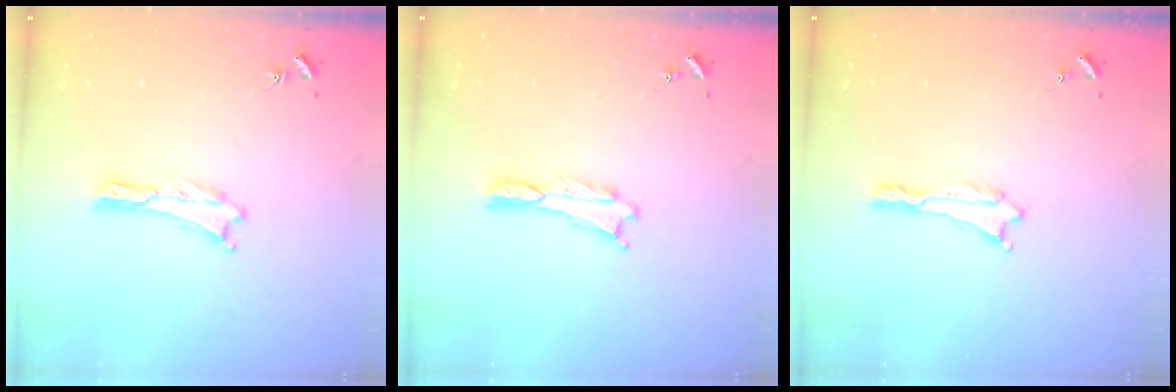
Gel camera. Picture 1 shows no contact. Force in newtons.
{"total": 0.0}
{"total": 0.0}